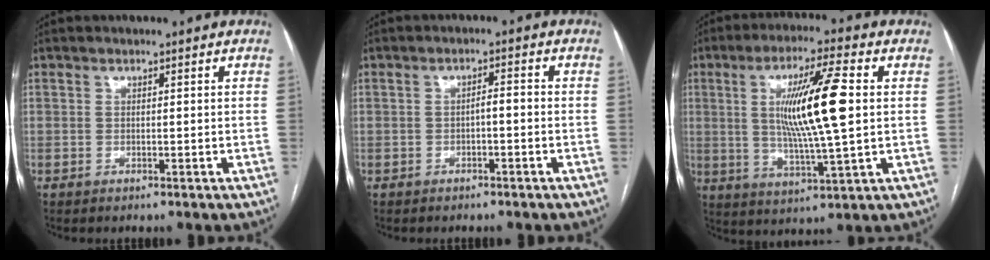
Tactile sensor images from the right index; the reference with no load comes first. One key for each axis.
{"total": 1.9, "fx": -0.6, "fy": 0.5, "fz": 1.8, "tx": -0.027, "ty": 0.006, "tz": -0.009}
{"total": 13.7, "fx": 1.9, "fy": 0.4, "fz": 13.5, "tx": -0.248, "ty": -0.002, "tz": 0.035}